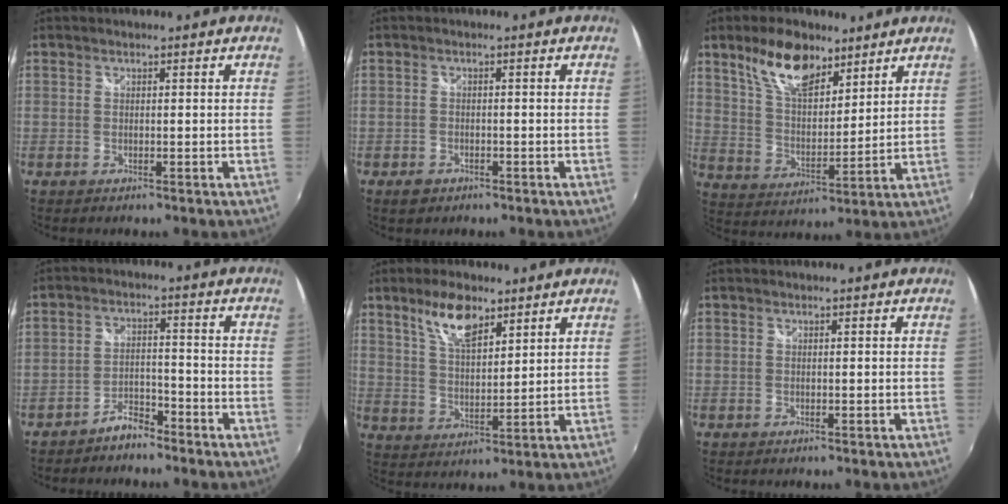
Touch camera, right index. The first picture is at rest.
{"total": 2.6, "force": [-1.6, 1.8, 0.9], "torque": [-0.023, -0.002, -0.026]}
{"total": 13.0, "force": [8.6, 6.2, 7.5], "torque": [-0.132, 0.008, 0.160]}
{"total": 4.4, "force": [-3.8, 1.7, 1.2], "torque": [-0.036, 0.011, -0.065]}
{"total": 8.9, "force": [5.7, 3.5, 5.8], "torque": [-0.107, 0.011, 0.110]}
{"total": 0.0}